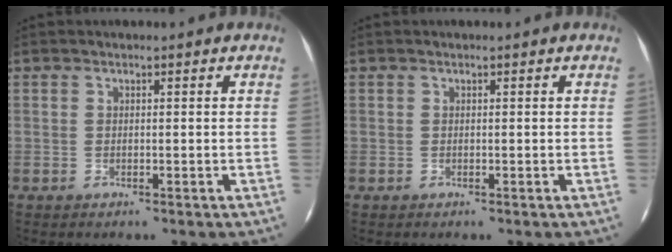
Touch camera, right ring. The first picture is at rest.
{"total": 0.0}